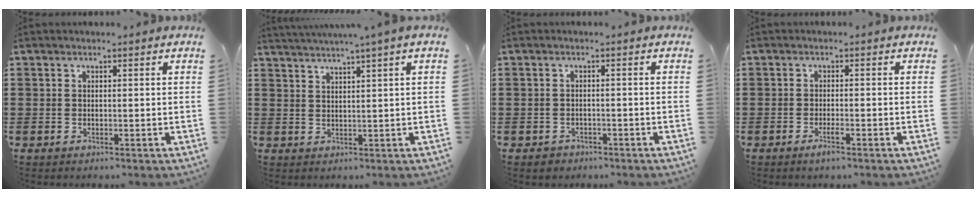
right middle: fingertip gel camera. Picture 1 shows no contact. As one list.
[{"total": 1.8, "force": [1.6, -0.8, 0.4], "torque": [-0.007, -0.003, 0.030]}, {"total": 1.0, "force": [-0.8, 0.6, 0.0], "torque": [-0.004, 0.002, -0.019]}, {"total": 1.9, "force": [-1.1, 0.2, 1.5], "torque": [-0.032, -0.004, -0.023]}]